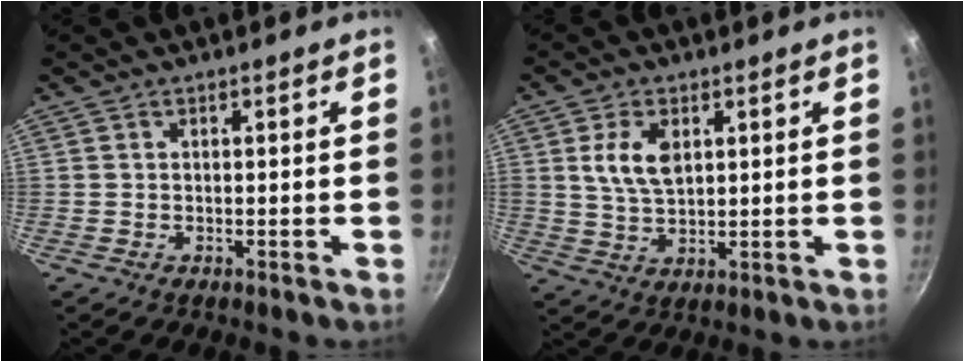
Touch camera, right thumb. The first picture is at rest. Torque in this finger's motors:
{"motor_torque": [-0.49, 0.82, 0.48, 0.48, 0.08]}